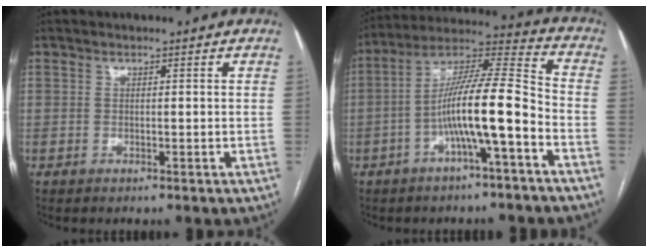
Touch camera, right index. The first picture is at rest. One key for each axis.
{"total": 13.2, "fx": -4.4, "fy": 1.0, "fz": 12.5, "tx": -0.220, "ty": 0.026, "tz": -0.078}